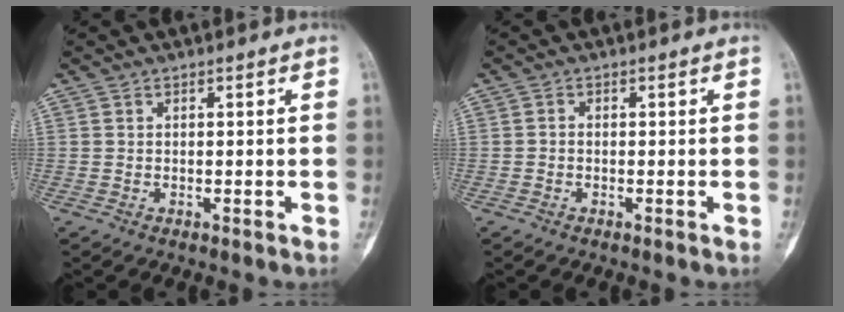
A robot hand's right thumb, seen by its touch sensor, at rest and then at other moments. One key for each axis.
{"total": 0.6, "fx": -0.3, "fy": 0.4, "fz": 0.4, "tx": -0.005, "ty": 0.001, "tz": -0.009}